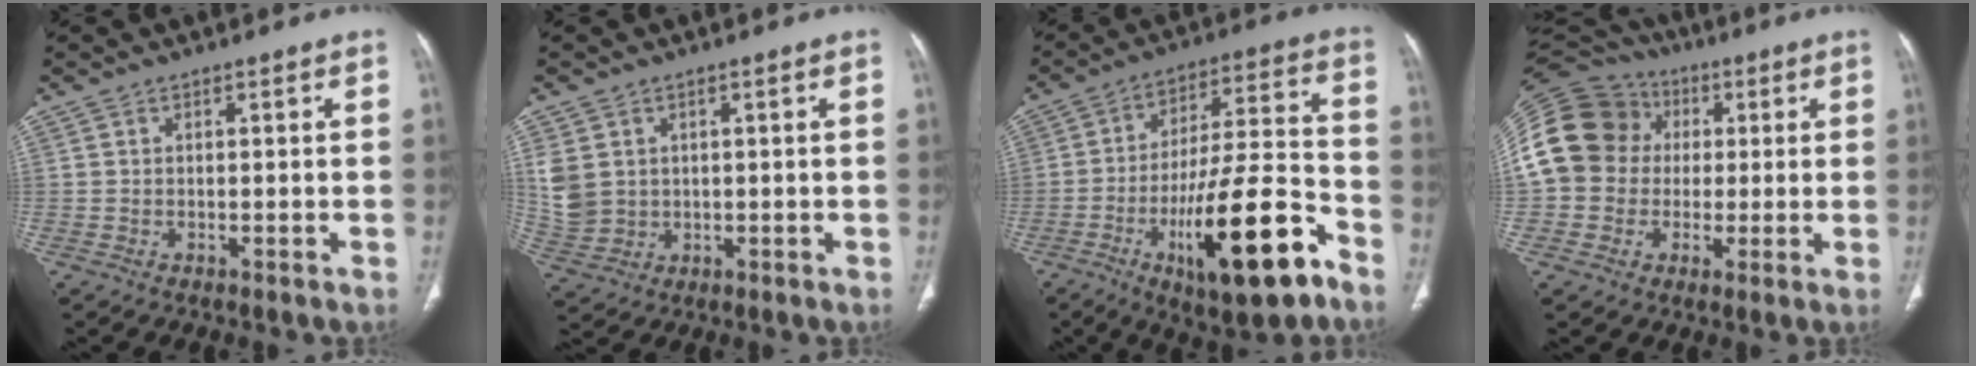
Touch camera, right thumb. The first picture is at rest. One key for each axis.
{"total": 7.1, "fx": 1.6, "fy": 5.9, "fz": 3.7, "tx": -0.073, "ty": -0.005, "tz": 0.048}
{"total": 22.5, "fx": -10.9, "fy": 6.2, "fz": 18.8, "tx": -0.301, "ty": 0.052, "tz": -0.167}
{"total": 20.4, "fx": 1.9, "fy": 18.2, "fz": 9.1, "tx": -0.196, "ty": 0.053, "tz": 0.039}